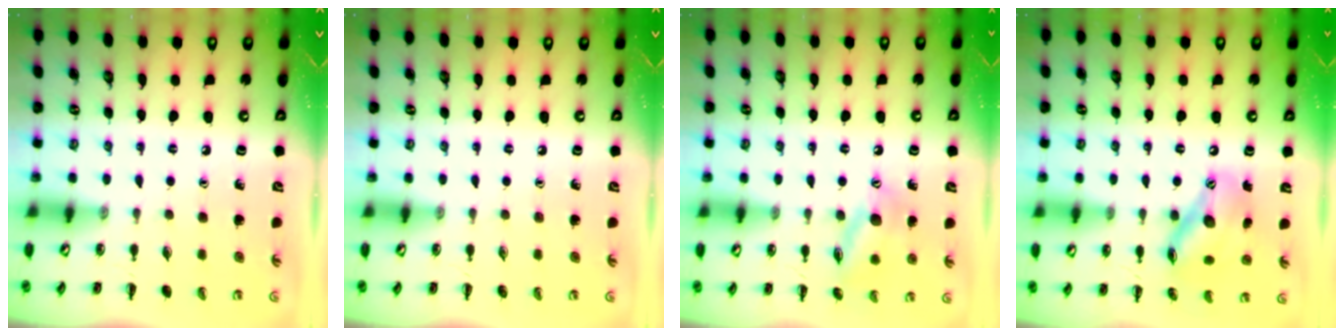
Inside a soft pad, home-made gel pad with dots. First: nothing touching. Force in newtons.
{"total": 0.0}
{"total": 12.4, "press": 12.4, "slide": 1.1}
{"total": 14.3, "press": 14.1, "slide": 2.2}